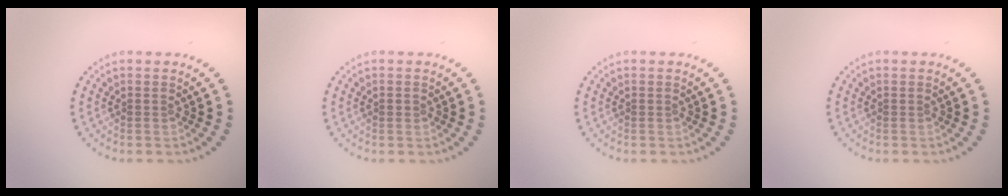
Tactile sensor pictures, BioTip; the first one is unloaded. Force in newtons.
{"total": 0.6, "press": 0.6, "slide": 0.1}
{"total": 0.0}
{"total": 0.0}